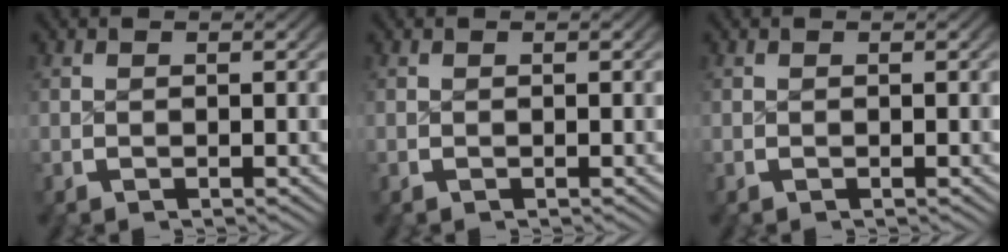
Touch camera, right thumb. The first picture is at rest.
{"total": 1.0, "force": [0.3, -0.4, -0.9], "torque": [0.012, 0.000, 0.008]}
{"total": 0.7, "force": [0.2, -0.2, -0.6], "torque": [0.008, 0.000, 0.005]}